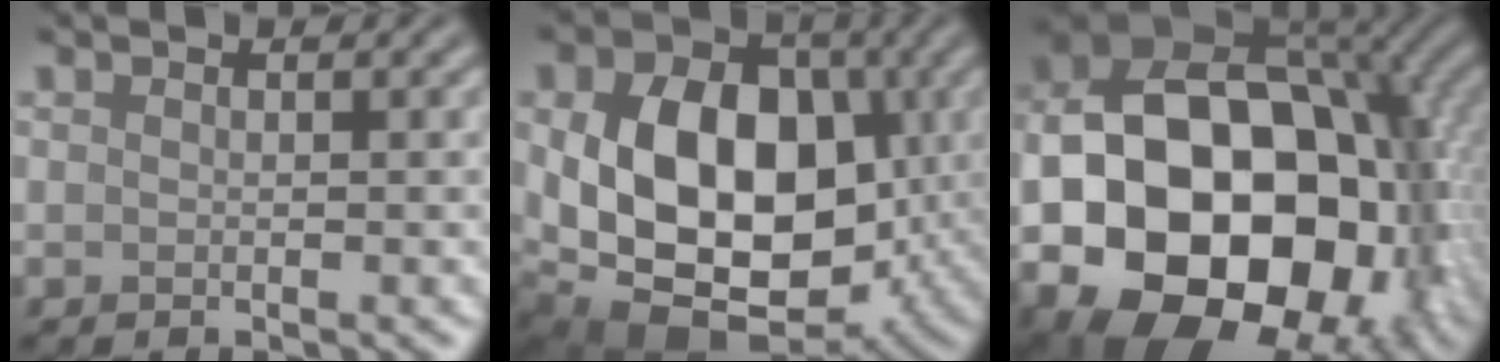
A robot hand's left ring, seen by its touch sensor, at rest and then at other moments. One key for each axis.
{"total": 14.8, "fx": -0.9, "fy": 10.3, "fz": 10.5, "tx": -0.181, "ty": -0.020, "tz": -0.015}
{"total": 22.2, "fx": -3.4, "fy": 16.2, "fz": 14.8, "tx": -0.250, "ty": -0.035, "tz": -0.055}